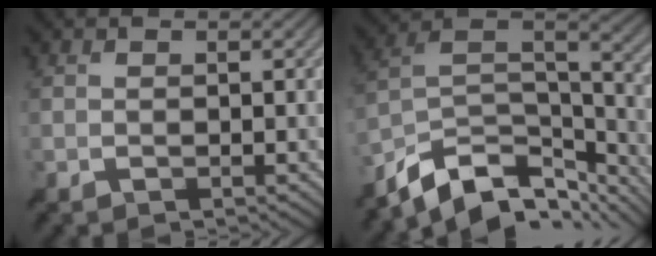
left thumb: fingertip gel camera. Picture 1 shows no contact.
{"total": 13.6, "force": [-9.8, 6.4, 6.9], "torque": [-0.166, -0.007, -0.158]}